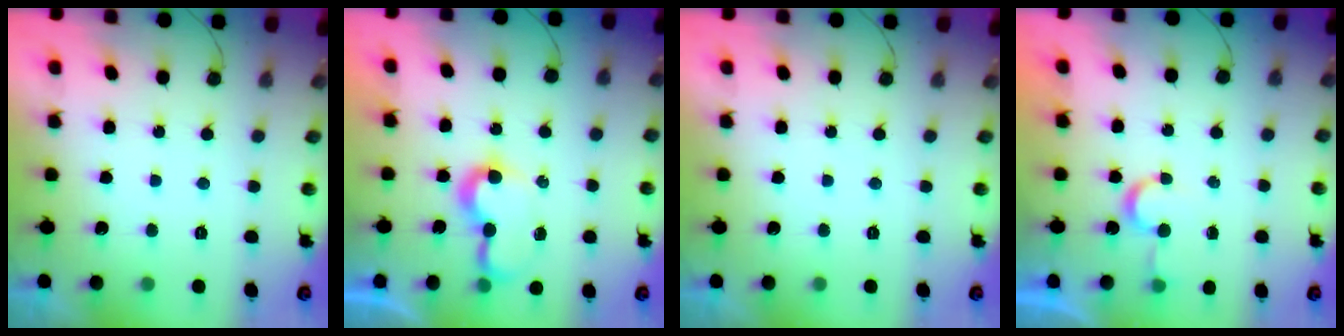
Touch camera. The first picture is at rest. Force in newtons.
{"total": 7.6, "press": 7.6, "slide": 0.6}
{"total": 0.0}
{"total": 4.6, "press": 4.6, "slide": 0.3}